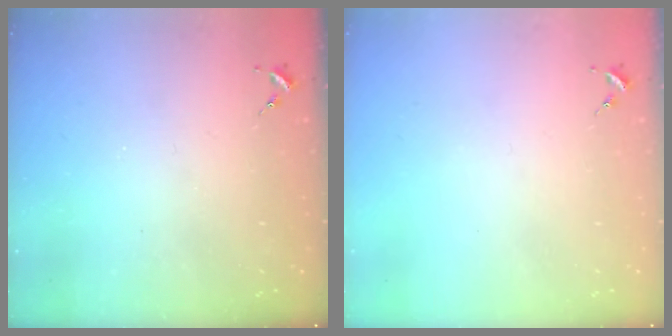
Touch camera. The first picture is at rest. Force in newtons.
{"total": 0.0}